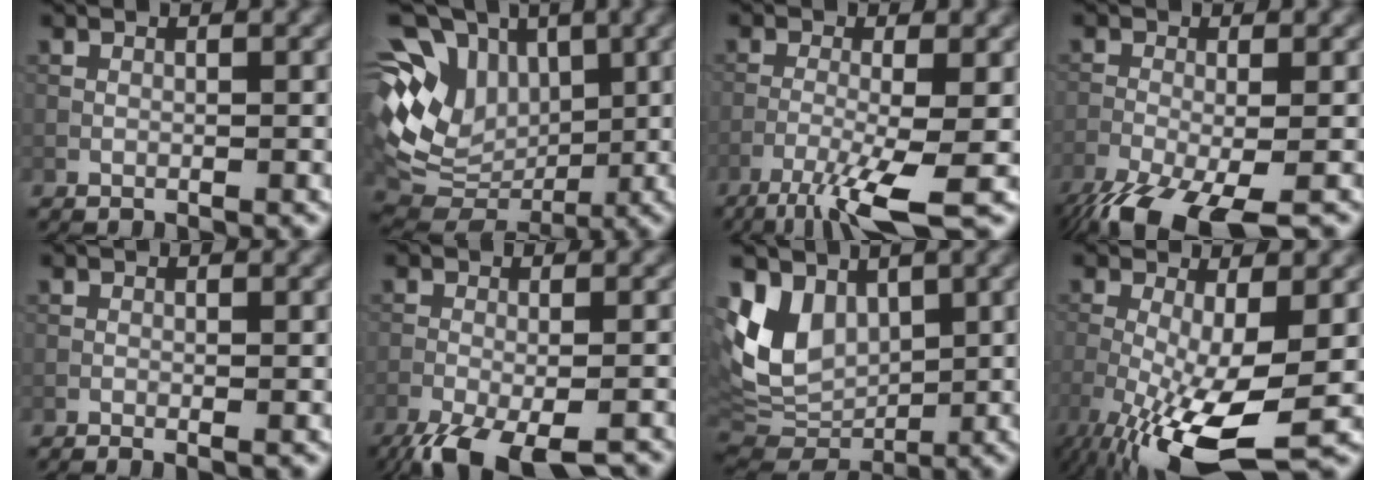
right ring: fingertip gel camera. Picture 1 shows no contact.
{"total": 11.2, "force": [2.4, 8.1, 7.3], "torque": [-0.144, 0.016, 0.052]}
{"total": 6.4, "force": [-3.4, 0.8, 5.4], "torque": [-0.095, -0.004, -0.075]}
{"total": 8.5, "force": [-5.9, 2.5, 5.6], "torque": [-0.119, -0.043, -0.097]}
{"total": 0.0}
{"total": 9.2, "force": [-7.2, 2.7, 5.1], "torque": [-0.096, -0.029, -0.104]}
{"total": 8.4, "force": [2.9, 6.0, 5.2], "torque": [-0.109, -0.019, 0.063]}
{"total": 10.4, "force": [-4.3, 2.7, 9.1], "torque": [-0.194, -0.028, -0.072]}